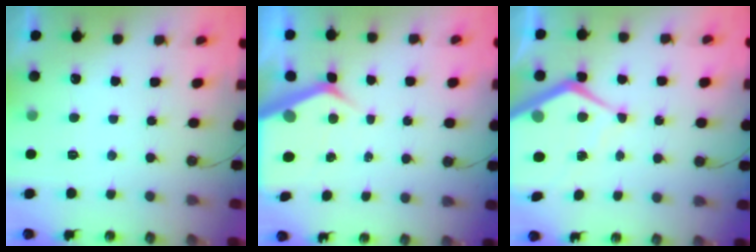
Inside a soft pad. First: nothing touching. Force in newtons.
{"total": 6.7, "press": 6.6, "slide": 0.6}
{"total": 10.8, "press": 10.8, "slide": 0.9}